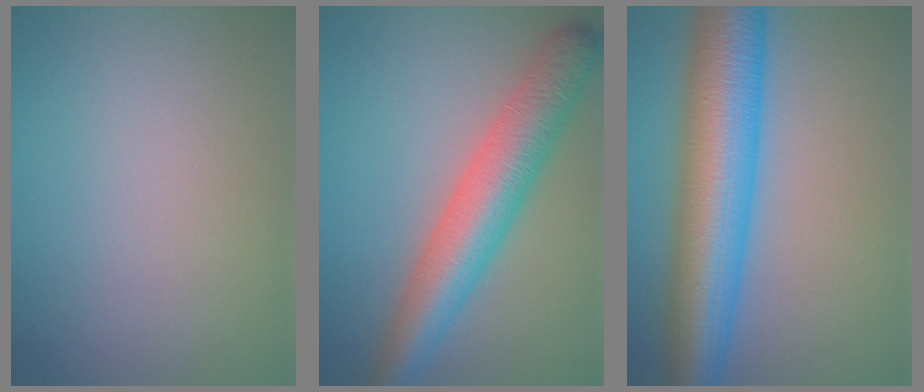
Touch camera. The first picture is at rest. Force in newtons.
{"total": 7.6, "press": 7.6, "slide": 0.3}
{"total": 11.6, "press": 11.6, "slide": 0.1}